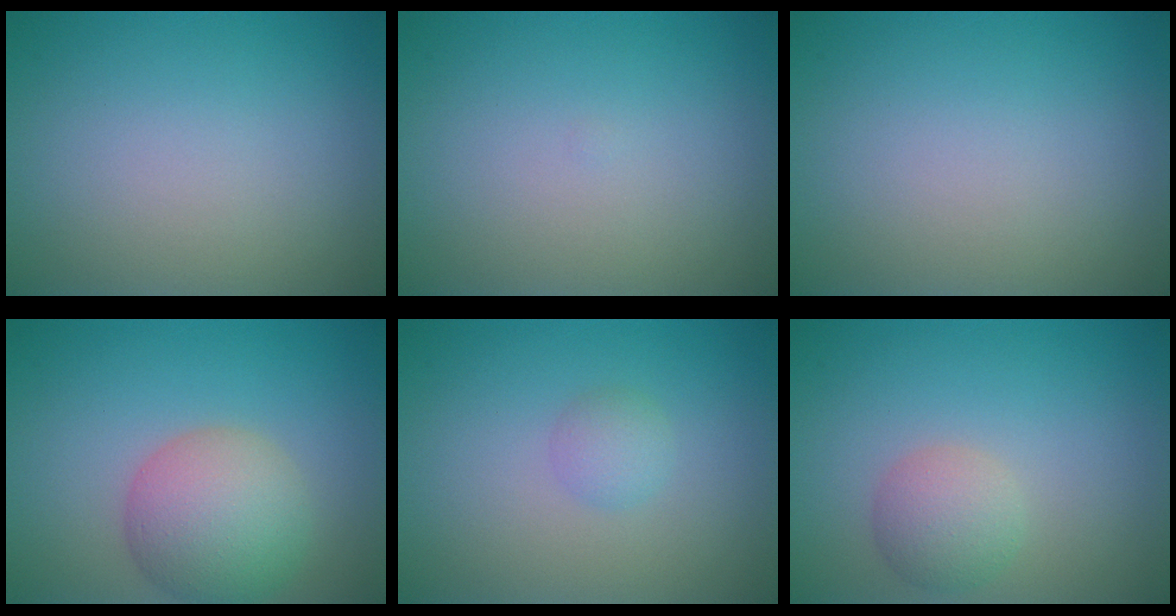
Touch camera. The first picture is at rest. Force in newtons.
{"total": 0.0}
{"total": 0.0}
{"total": 6.0, "press": 6.0, "slide": 0.4}
{"total": 1.3, "press": 1.3, "slide": 0.1}
{"total": 2.7, "press": 2.7, "slide": 0.1}